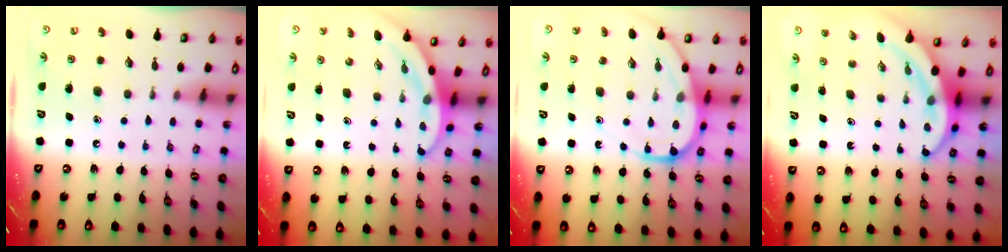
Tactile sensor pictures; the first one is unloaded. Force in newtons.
{"total": 3.0, "press": 3.0, "slide": 0.1}
{"total": 11.8, "press": 11.7, "slide": 1.0}
{"total": 6.2, "press": 6.1, "slide": 1.4}